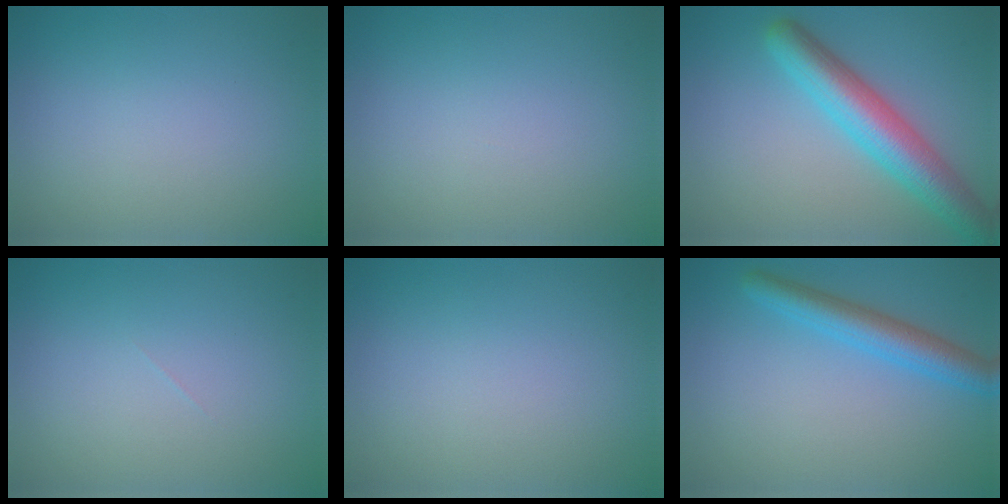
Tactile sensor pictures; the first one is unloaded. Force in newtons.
{"total": 0.0}
{"total": 6.5, "press": 6.5, "slide": 0.3}
{"total": 0.0}
{"total": 0.0}
{"total": 3.9, "press": 3.9, "slide": 0.2}